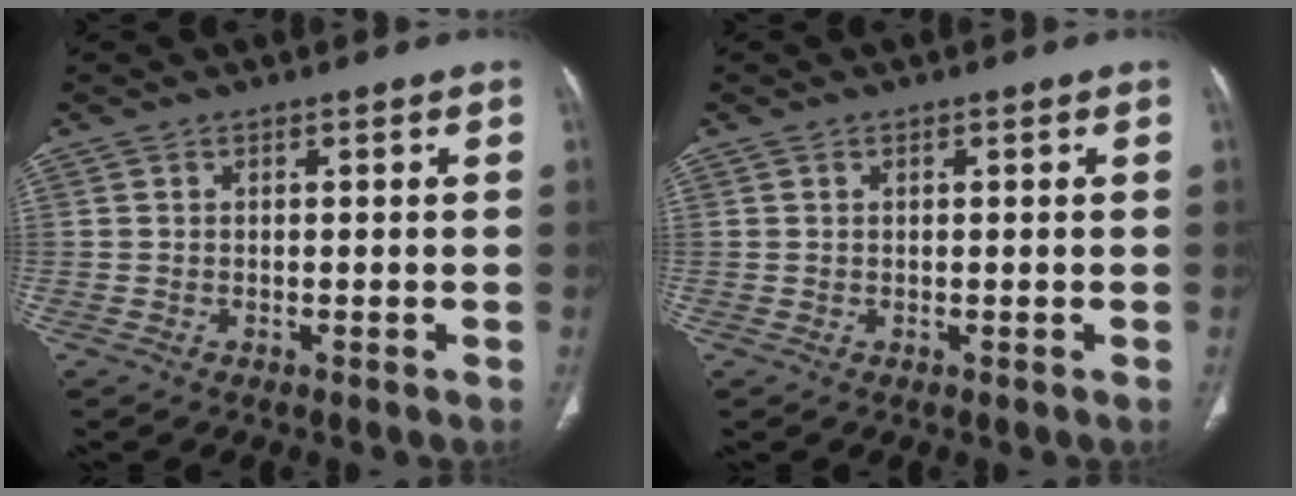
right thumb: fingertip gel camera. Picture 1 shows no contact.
{"total": 0.6, "force": [0.3, 0.2, 0.4], "torque": [-0.010, 0.004, 0.007]}